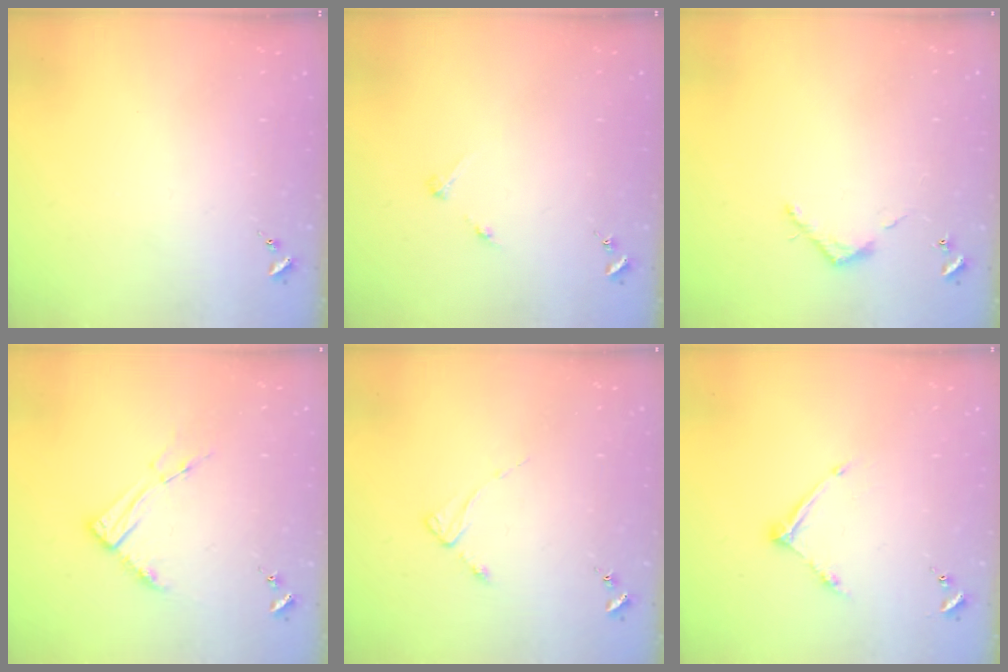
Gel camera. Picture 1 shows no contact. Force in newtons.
{"total": 2.8, "press": 2.8, "slide": 0.3}
{"total": 3.6, "press": 3.6, "slide": 0.2}
{"total": 8.6, "press": 8.5, "slide": 0.9}
{"total": 2.6, "press": 2.6, "slide": 0.3}
{"total": 8.6, "press": 8.6, "slide": 0.5}